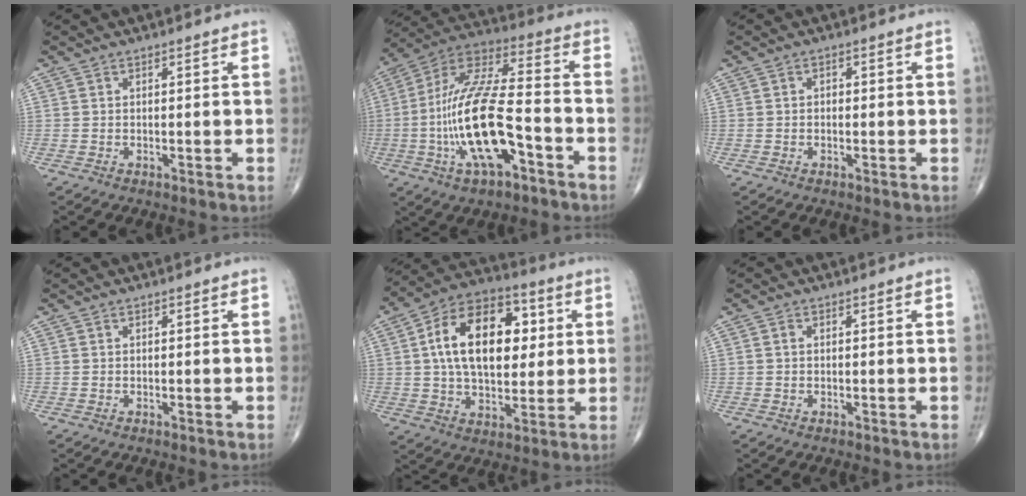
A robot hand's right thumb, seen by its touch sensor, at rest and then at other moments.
{"total": 20.4, "force": [-5.9, 7.4, 18.1], "torque": [-0.358, 0.043, -0.102]}
{"total": 1.0, "force": [0.0, 0.8, 0.6], "torque": [-0.004, 0.004, -0.003]}
{"total": 0.0}
{"total": 20.0, "force": [3.8, 12.0, 15.5], "torque": [-0.224, 0.011, 0.058]}
{"total": 0.6, "force": [0.0, 0.4, 0.4], "torque": [-0.006, 0.000, -0.001]}